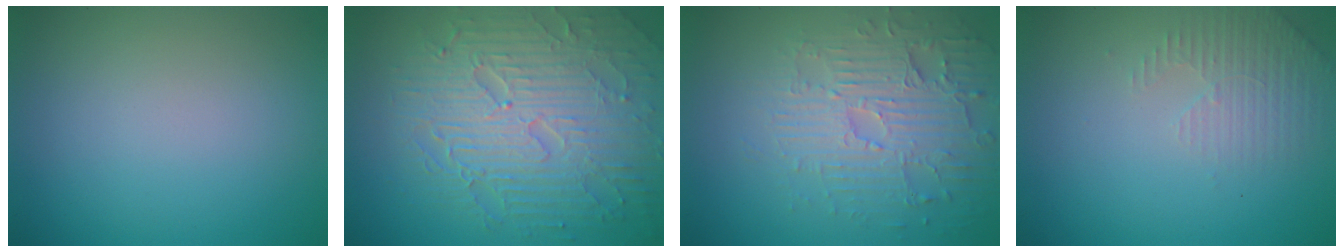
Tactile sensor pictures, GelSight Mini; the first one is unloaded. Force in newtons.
{"total": 9.2, "press": 6.3, "slide": 6.7}
{"total": 4.4, "press": 4.0, "slide": 1.7}
{"total": 2.3, "press": 2.2, "slide": 0.6}